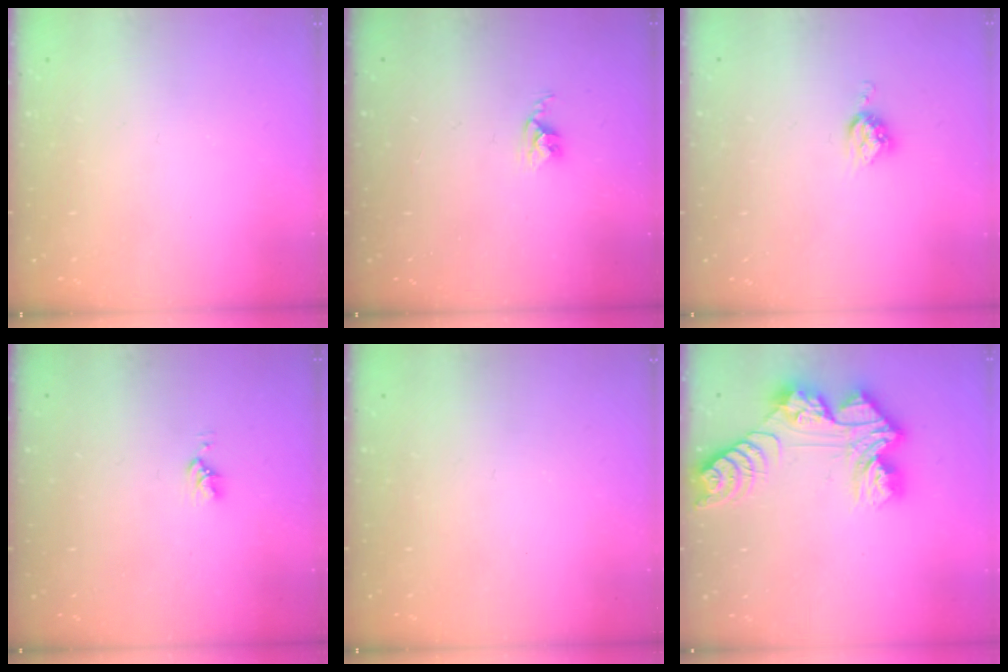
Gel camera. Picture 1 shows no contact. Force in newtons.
{"total": 2.8, "press": 2.7, "slide": 0.4}
{"total": 5.8, "press": 5.8, "slide": 0.3}
{"total": 3.0, "press": 3.0, "slide": 0.4}
{"total": 0.0}
{"total": 13.7, "press": 13.7, "slide": 1.1}